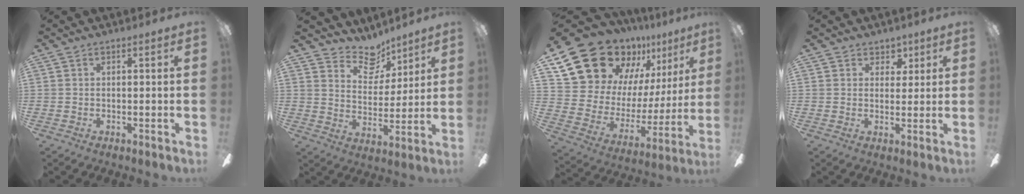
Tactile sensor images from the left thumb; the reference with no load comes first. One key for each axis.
{"total": 10.0, "fx": 8.2, "fy": 5.1, "fz": 2.6, "tx": -0.039, "ty": -0.062, "tz": 0.153}
{"total": 21.7, "fx": 16.5, "fy": 11.9, "fz": 7.6, "tx": -0.139, "ty": -0.122, "tz": 0.321}
{"total": 3.8, "fx": 2.3, "fy": 3.0, "fz": 0.3, "tx": 0.003, "ty": -0.009, "tz": 0.039}